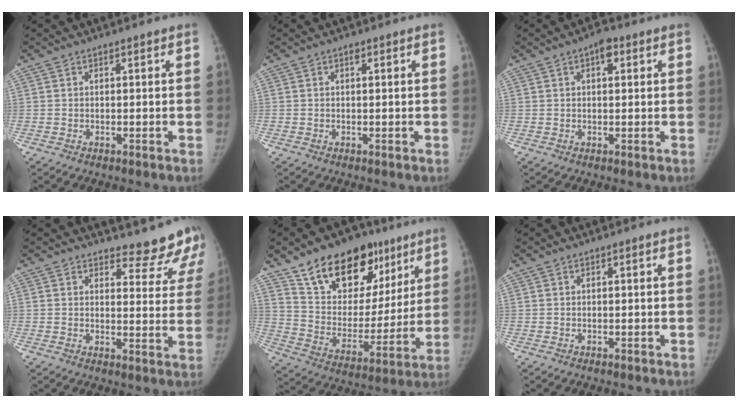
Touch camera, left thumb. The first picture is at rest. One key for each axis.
{"total": 0.7, "fx": 0.3, "fy": 0.4, "fz": 0.5, "tx": -0.003, "ty": 0.000, "tz": 0.003}
{"total": 3.3, "fx": 1.4, "fy": 1.8, "fz": 2.4, "tx": -0.022, "ty": 0.001, "tz": 0.015}
{"total": 9.6, "fx": 8.9, "fy": 3.3, "fz": 1.0, "tx": 0.033, "ty": -0.073, "tz": 0.086}
{"total": 24.3, "fx": 14.9, "fy": 14.1, "fz": 12.9, "tx": -0.155, "ty": -0.040, "tz": 0.248}
{"total": 0.0}